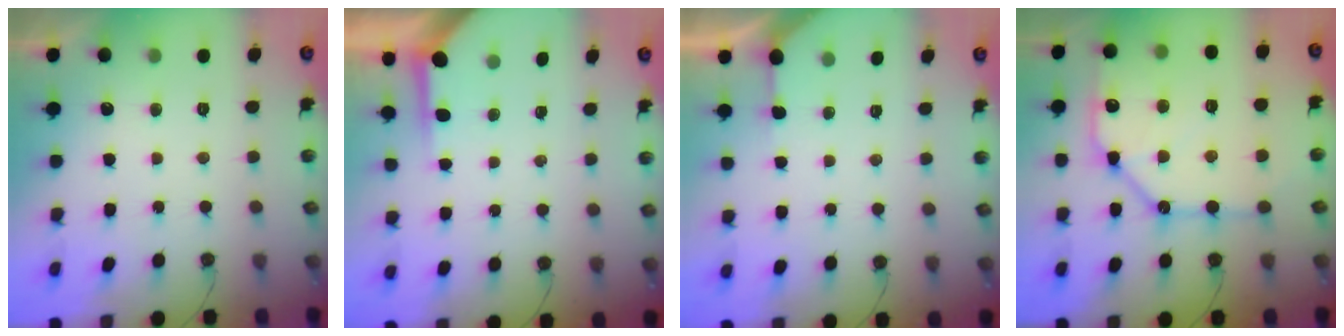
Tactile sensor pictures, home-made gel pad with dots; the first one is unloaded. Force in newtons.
{"total": 3.9, "press": 3.9, "slide": 0.3}
{"total": 2.7, "press": 2.7, "slide": 0.3}
{"total": 17.1, "press": 17.0, "slide": 1.8}